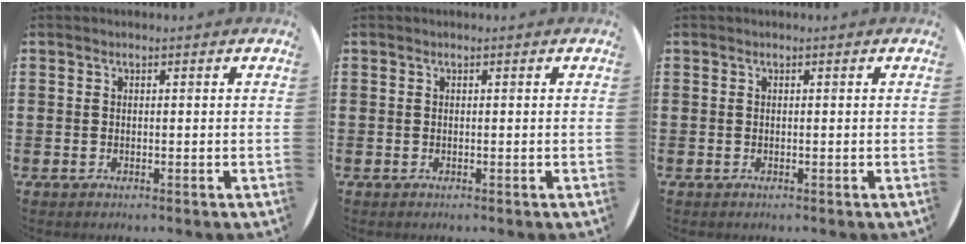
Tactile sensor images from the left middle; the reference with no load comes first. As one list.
[{"total": 0.0}, {"total": 0.0}]